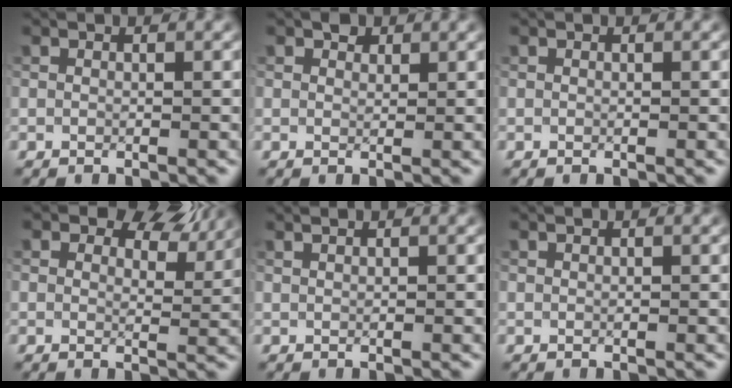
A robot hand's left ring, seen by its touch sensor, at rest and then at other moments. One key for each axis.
{"total": 0.9, "fx": 0.8, "fy": 0.5, "fz": 0.1, "tx": 0.000, "ty": 0.000, "tz": 0.012}
{"total": 0.0}
{"total": 6.2, "fx": 4.5, "fy": 2.8, "fz": 3.2, "tx": -0.048, "ty": 0.003, "tz": 0.056}
{"total": 0.5, "fx": 0.4, "fy": -0.2, "fz": 0.2, "tx": -0.010, "ty": -0.002, "tz": 0.008}
{"total": 0.0}